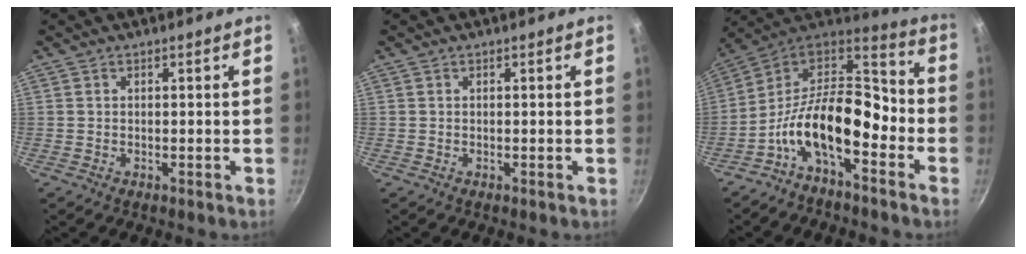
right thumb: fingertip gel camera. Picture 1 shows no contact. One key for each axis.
{"total": 0.0}
{"total": 16.7, "fx": -6.2, "fy": 8.6, "fz": 12.9, "tx": -0.211, "ty": 0.070, "tz": -0.134}